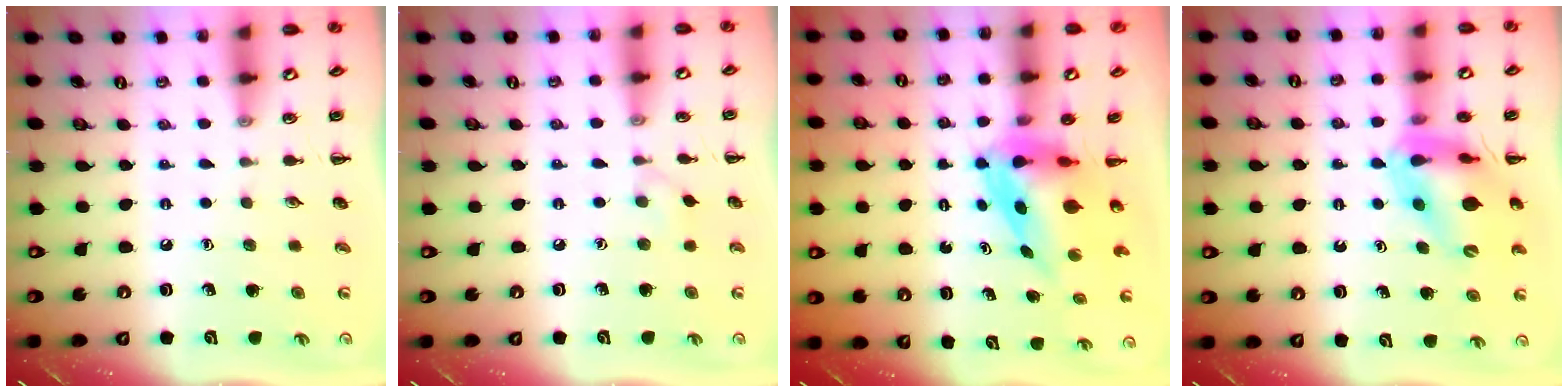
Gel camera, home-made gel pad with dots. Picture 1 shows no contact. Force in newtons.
{"total": 3.2, "press": 3.0, "slide": 1.2}
{"total": 5.4, "press": 5.2, "slide": 1.5}
{"total": 13.7, "press": 13.2, "slide": 3.7}